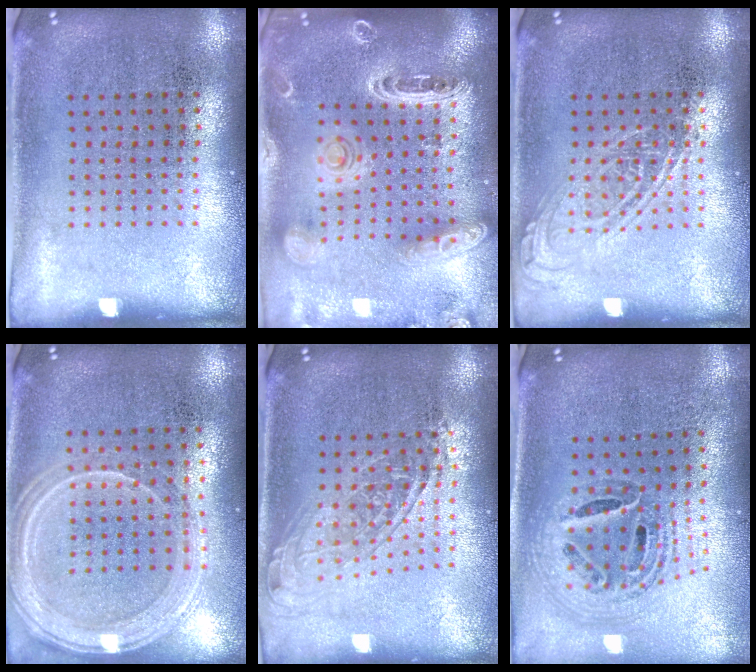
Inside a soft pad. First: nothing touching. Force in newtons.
{"total": 2.3, "press": 2.1, "slide": 0.9}
{"total": 2.0, "press": 2.0, "slide": 0.2}
{"total": 1.4, "press": 1.3, "slide": 0.2}
{"total": 1.5, "press": 1.2, "slide": 0.9}
{"total": 1.5, "press": 1.3, "slide": 0.7}